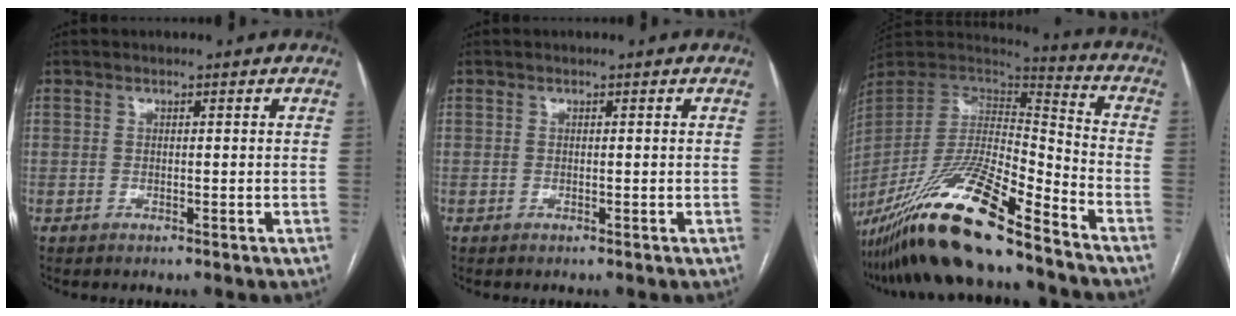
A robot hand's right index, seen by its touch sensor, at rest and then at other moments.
{"total": 0.0}
{"total": 23.6, "force": [-17.8, 2.1, 15.4], "torque": [-0.307, -0.040, -0.328]}